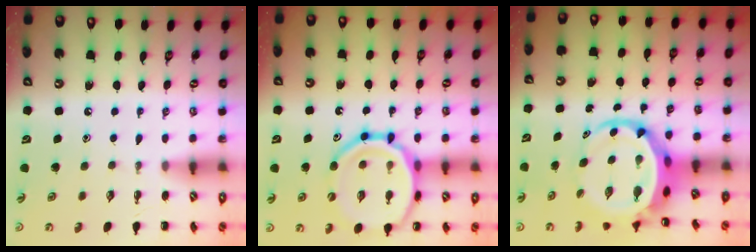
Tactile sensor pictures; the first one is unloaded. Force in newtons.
{"total": 19.8, "press": 19.6, "slide": 3.1}
{"total": 8.5, "press": 8.0, "slide": 2.9}